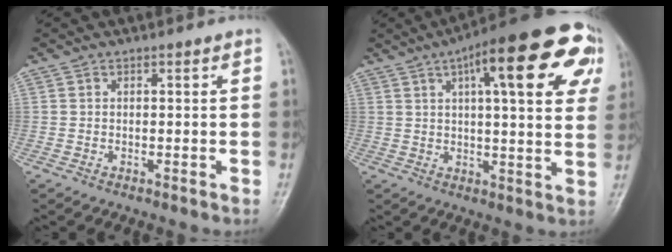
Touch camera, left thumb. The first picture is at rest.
{"total": 23.0, "force": [9.3, 6.7, 19.9], "torque": [-0.258, 0.011, 0.119]}